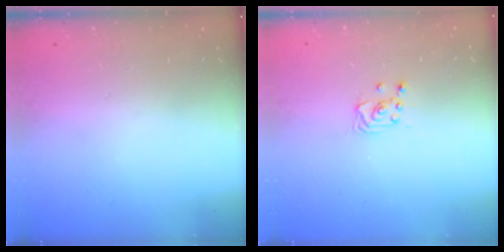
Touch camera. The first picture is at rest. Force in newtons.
{"total": 2.6, "press": 2.6, "slide": 0.2}